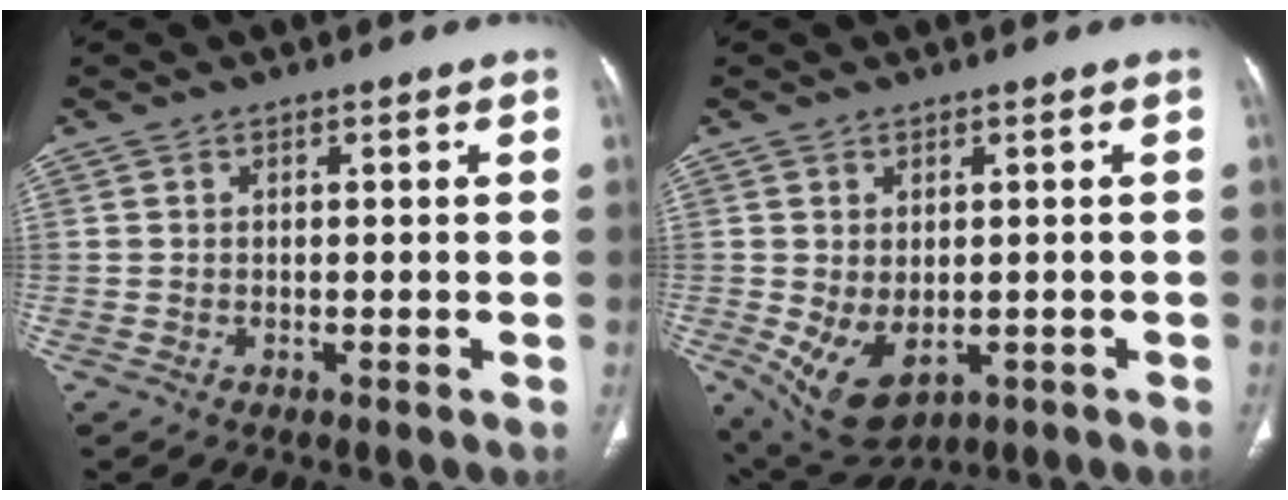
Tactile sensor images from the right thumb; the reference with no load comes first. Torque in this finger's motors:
{"motor_torque": [-0.29, 0.54, 0.60, 0.64, 0.24]}